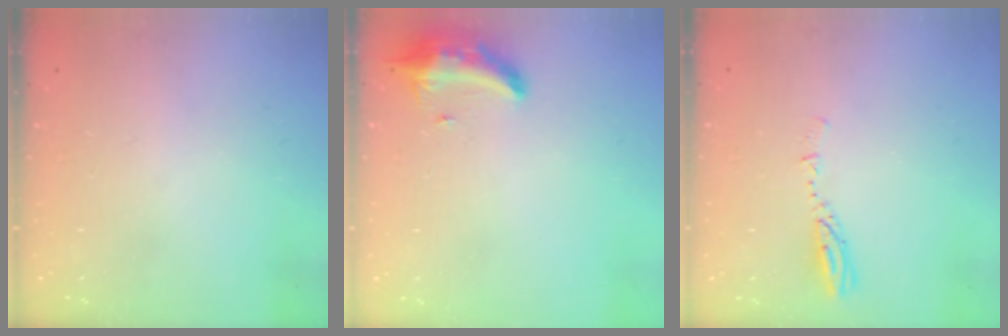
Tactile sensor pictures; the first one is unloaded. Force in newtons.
{"total": 8.5, "press": 8.4, "slide": 1.4}
{"total": 3.4, "press": 3.4, "slide": 0.2}